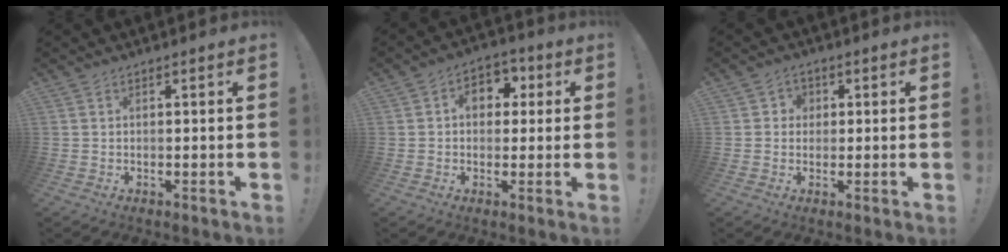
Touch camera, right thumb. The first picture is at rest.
{"total": 7.9, "force": [1.5, 6.2, 4.6], "torque": [-0.066, 0.008, 0.030]}
{"total": 3.3, "force": [0.2, 3.2, 0.9], "torque": [-0.009, 0.002, 0.001]}